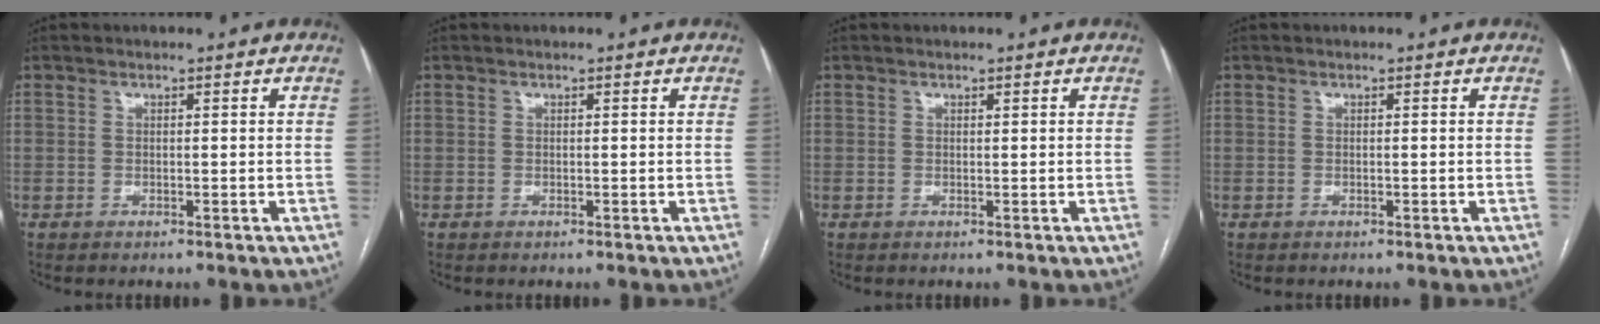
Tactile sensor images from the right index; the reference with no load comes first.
{"total": 0.0}
{"total": 0.0}
{"total": 0.0}